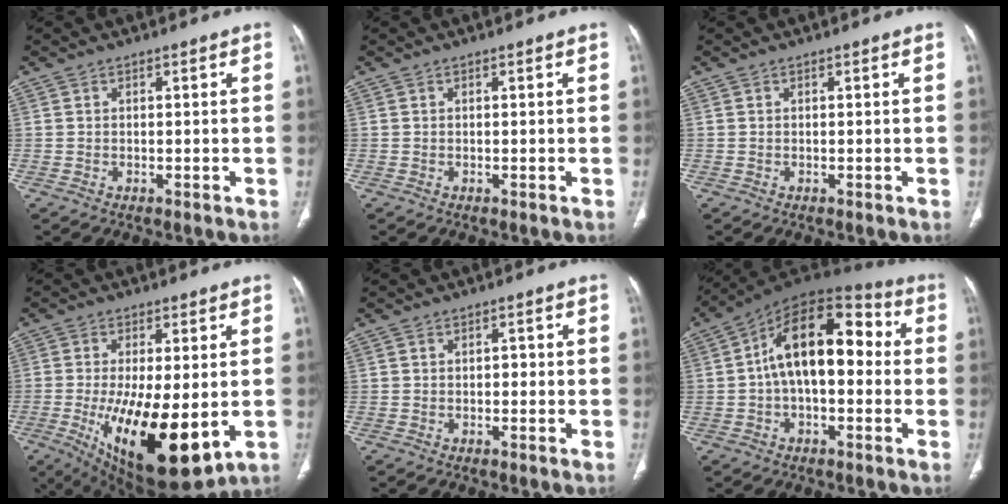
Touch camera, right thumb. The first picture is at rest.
{"total": 0.0}
{"total": 0.0}
{"total": 19.8, "force": [-4.2, 7.6, 17.8], "torque": [-0.293, -0.029, -0.041]}
{"total": 1.1, "force": [-0.2, 0.8, 0.8], "torque": [-0.004, 0.003, -0.005]}
{"total": 17.1, "force": [0.8, 9.5, 14.2], "torque": [-0.198, 0.051, 0.000]}